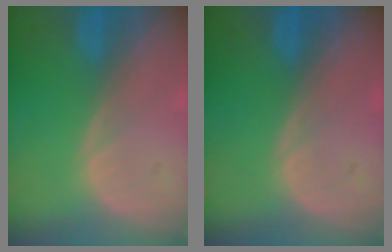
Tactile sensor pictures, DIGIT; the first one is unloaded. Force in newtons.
{"total": 0.0}